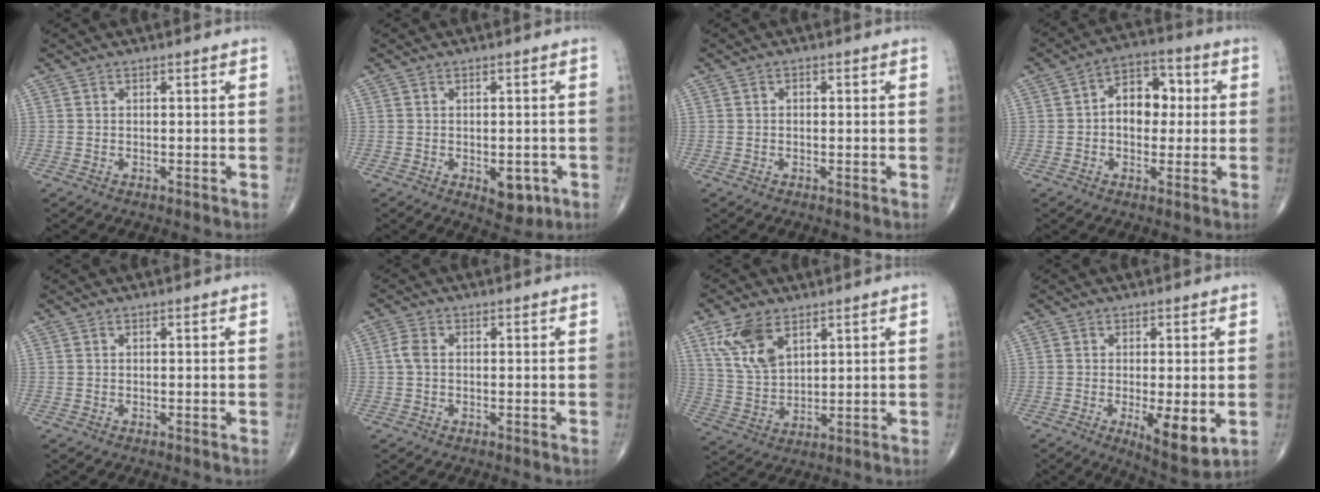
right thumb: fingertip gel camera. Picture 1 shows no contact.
{"total": 5.0, "force": [-1.7, 2.7, 3.8], "torque": [-0.029, -0.003, -0.013]}
{"total": 0.8, "force": [0.1, 0.6, 0.5], "torque": [-0.008, 0.003, 0.000]}
{"total": 9.6, "force": [0.7, 6.7, 6.8], "torque": [-0.072, 0.024, 0.003]}
{"total": 0.0}
{"total": 2.3, "force": [0.0, 1.4, 1.8], "torque": [-0.041, 0.004, -0.005]}
{"total": 9.9, "force": [5.3, 5.3, 6.5], "torque": [-0.121, -0.018, 0.115]}
{"total": 8.3, "force": [-1.9, 2.5, 7.6], "torque": [-0.113, -0.025, -0.026]}